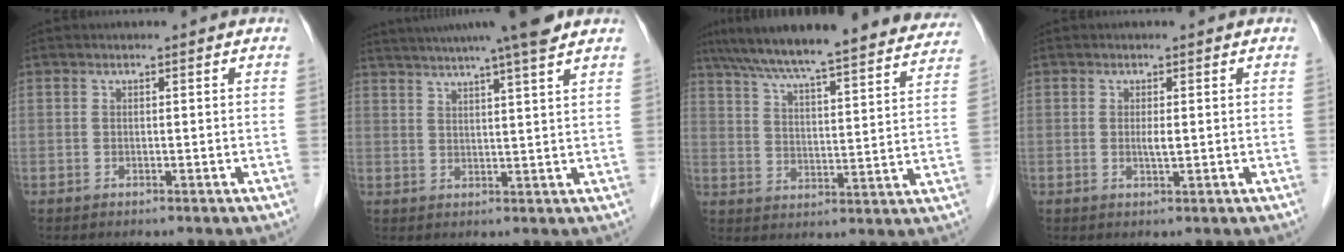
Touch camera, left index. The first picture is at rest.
{"total": 12.3, "force": [10.4, -0.9, 6.6], "torque": [-0.114, 0.018, 0.136]}
{"total": 28.4, "force": [25.2, 3.5, 12.5], "torque": [-0.201, -0.014, 0.325]}
{"total": 1.4, "force": [0.0, 0.2, 1.3], "torque": [-0.027, -0.001, -0.001]}